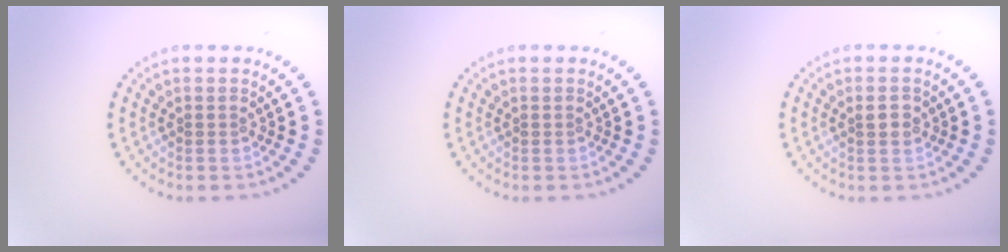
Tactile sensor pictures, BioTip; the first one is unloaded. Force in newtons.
{"total": 0.0}
{"total": 1.2, "press": 1.2, "slide": 0.4}